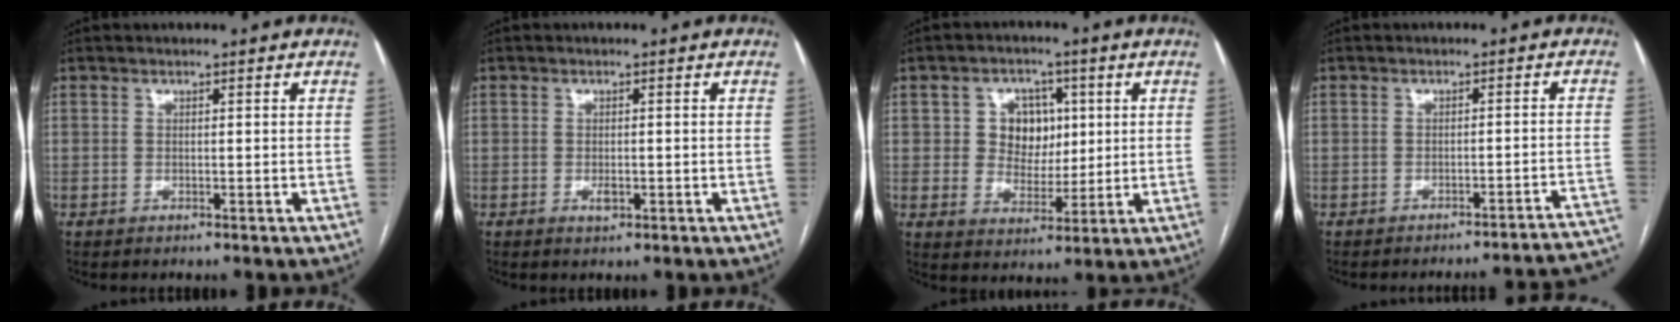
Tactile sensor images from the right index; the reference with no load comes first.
{"total": 1.5, "force": [-0.5, 0.7, 1.2], "torque": [-0.023, -0.002, -0.005]}
{"total": 7.0, "force": [1.7, 5.9, 3.4], "torque": [-0.052, 0.015, 0.038]}
{"total": 13.9, "force": [-13.5, -1.0, 3.2], "torque": [0.025, 0.002, -0.148]}